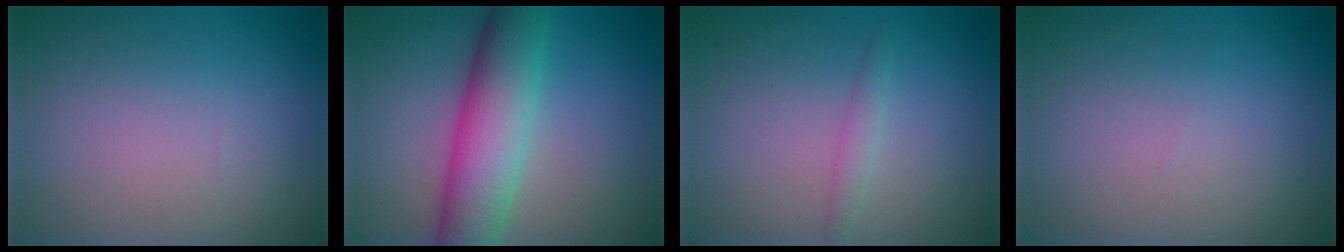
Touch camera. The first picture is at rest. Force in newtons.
{"total": 8.3, "press": 8.3, "slide": 0.2}
{"total": 1.2, "press": 1.2, "slide": 0.1}
{"total": 0.0}